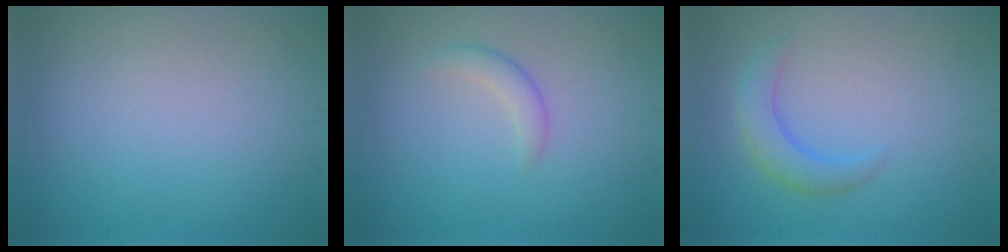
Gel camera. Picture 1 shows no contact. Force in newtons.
{"total": 1.5, "press": 1.5, "slide": 0.0}
{"total": 2.7, "press": 2.7, "slide": 0.1}